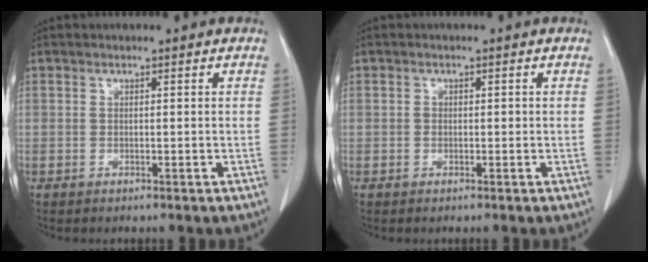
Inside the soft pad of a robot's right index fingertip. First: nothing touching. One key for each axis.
{"total": 0.8, "fx": -0.1, "fy": 0.6, "fz": 0.4, "tx": -0.008, "ty": 0.002, "tz": -0.002}